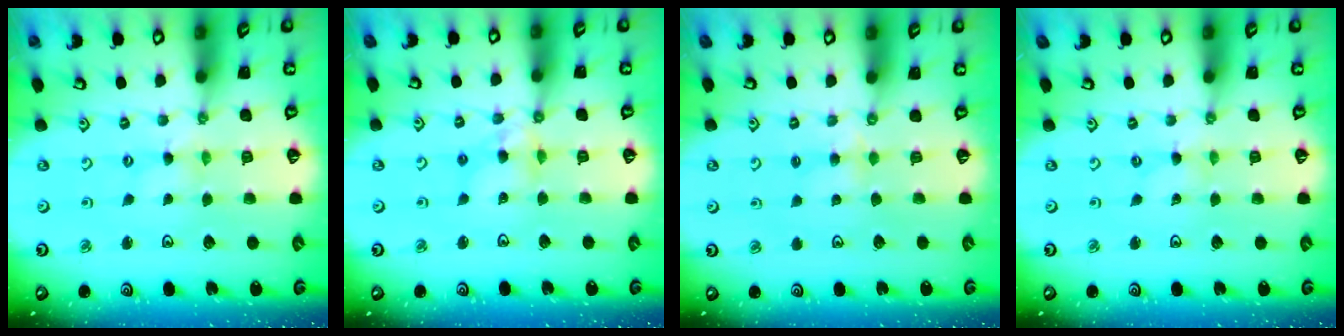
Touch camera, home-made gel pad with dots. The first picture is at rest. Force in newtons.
{"total": 7.7, "press": 7.7, "slide": 0.7}
{"total": 2.7, "press": 2.7, "slide": 0.4}
{"total": 0.0}